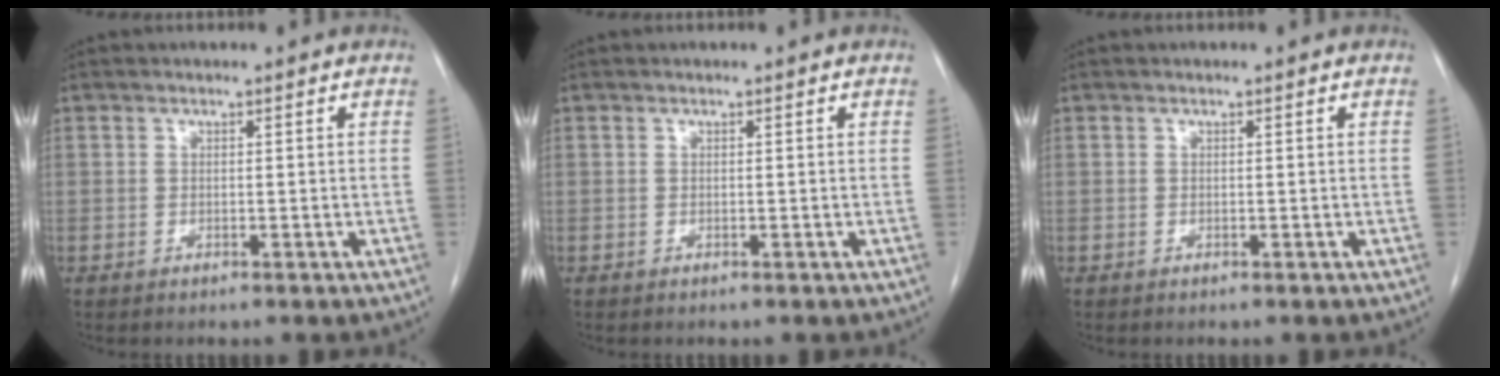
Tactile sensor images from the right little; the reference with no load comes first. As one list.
[{"total": 0.0}, {"total": 0.0}]